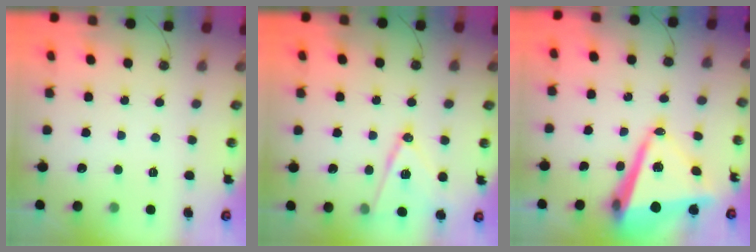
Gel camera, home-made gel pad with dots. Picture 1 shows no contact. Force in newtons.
{"total": 13.5, "press": 13.0, "slide": 3.8}
{"total": 14.2, "press": 14.0, "slide": 2.0}